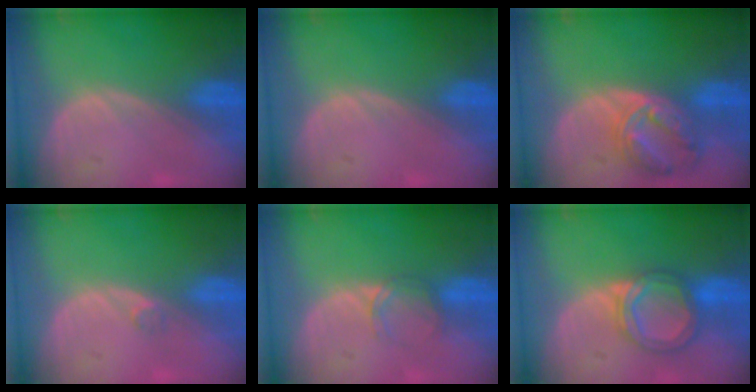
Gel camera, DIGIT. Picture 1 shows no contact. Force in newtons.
{"total": 0.0}
{"total": 8.1, "press": 7.0, "slide": 4.1}
{"total": 0.9, "press": 0.8, "slide": 0.5}
{"total": 2.2, "press": 2.2, "slide": 0.2}
{"total": 6.3, "press": 5.8, "slide": 2.3}